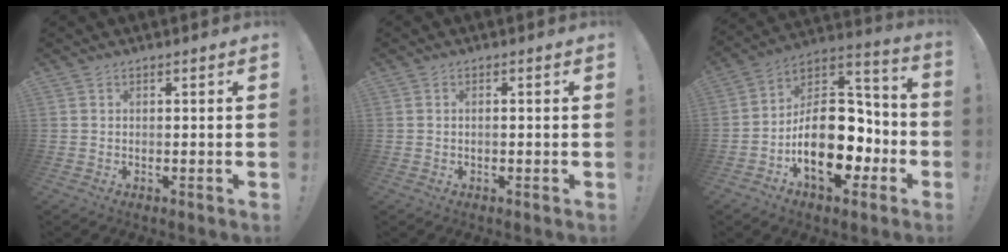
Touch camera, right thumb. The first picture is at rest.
{"total": 0.7, "force": [-0.2, 0.0, 0.6], "torque": [-0.012, -0.001, -0.004]}
{"total": 23.4, "force": [-6.8, 14.5, 17.1], "torque": [-0.253, 0.033, -0.096]}